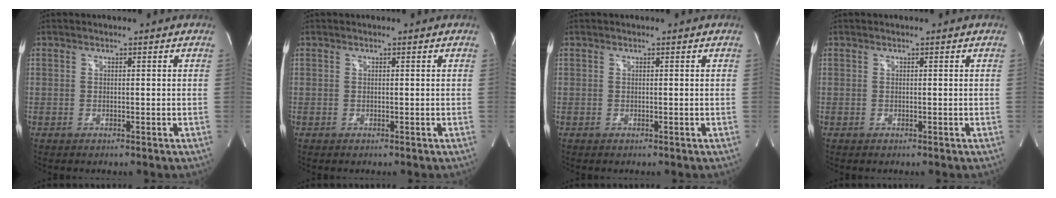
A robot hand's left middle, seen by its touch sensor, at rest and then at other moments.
{"total": 0.0}
{"total": 0.0}
{"total": 0.0}